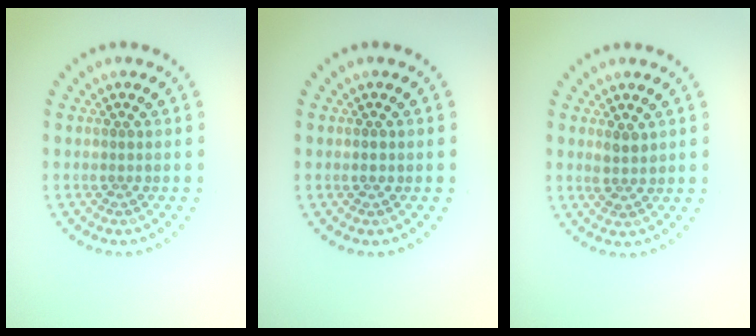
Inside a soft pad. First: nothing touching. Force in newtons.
{"total": 1.0, "press": 1.0, "slide": 0.1}
{"total": 1.7, "press": 1.6, "slide": 0.4}